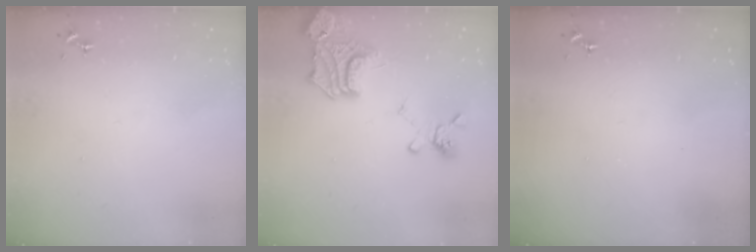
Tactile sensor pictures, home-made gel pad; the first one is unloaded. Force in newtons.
{"total": 20.9, "press": 20.7, "slide": 2.1}
{"total": 0.0}